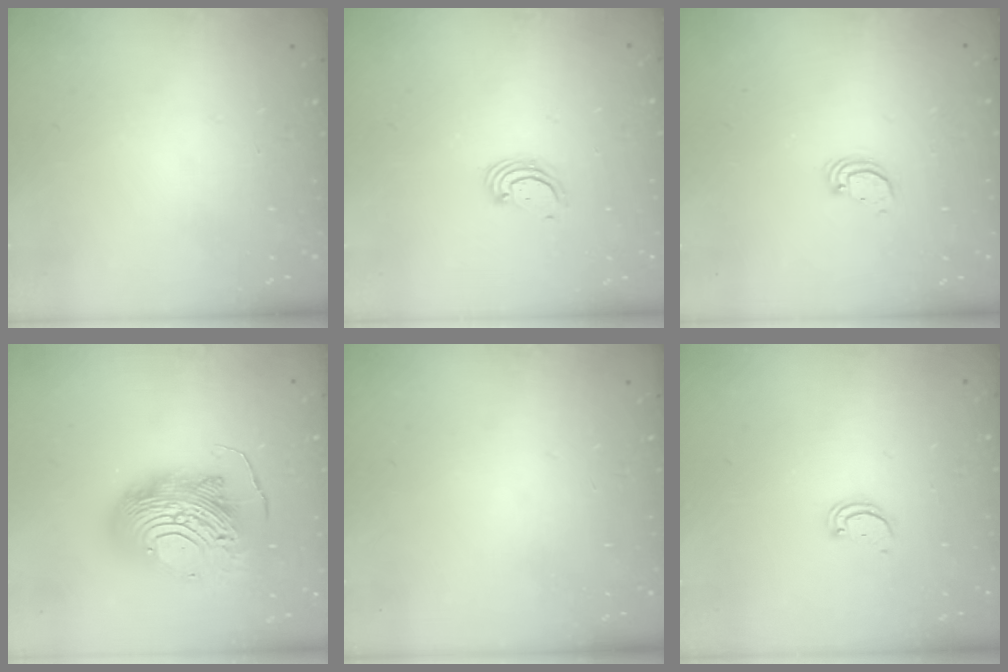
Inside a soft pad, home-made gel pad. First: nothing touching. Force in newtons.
{"total": 2.8, "press": 2.8, "slide": 0.3}
{"total": 2.9, "press": 2.9, "slide": 0.1}
{"total": 20.1, "press": 20.0, "slide": 2.0}
{"total": 0.0}
{"total": 1.5, "press": 1.5, "slide": 0.1}